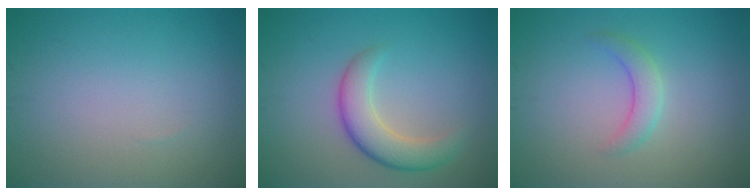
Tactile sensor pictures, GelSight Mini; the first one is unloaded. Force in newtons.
{"total": 4.2, "press": 4.2, "slide": 0.3}
{"total": 2.0, "press": 2.0, "slide": 0.1}